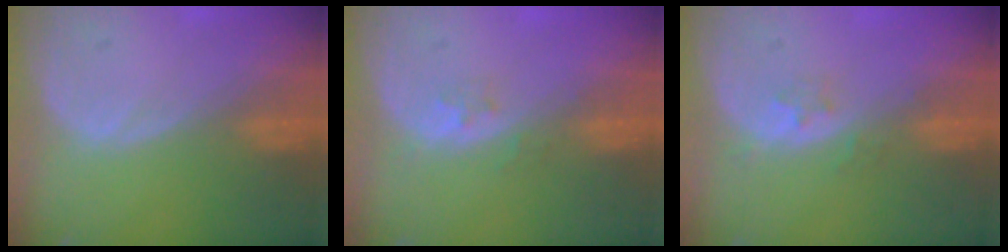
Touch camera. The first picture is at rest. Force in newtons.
{"total": 1.9, "press": 1.4, "slide": 1.2}
{"total": 2.1, "press": 1.8, "slide": 1.2}